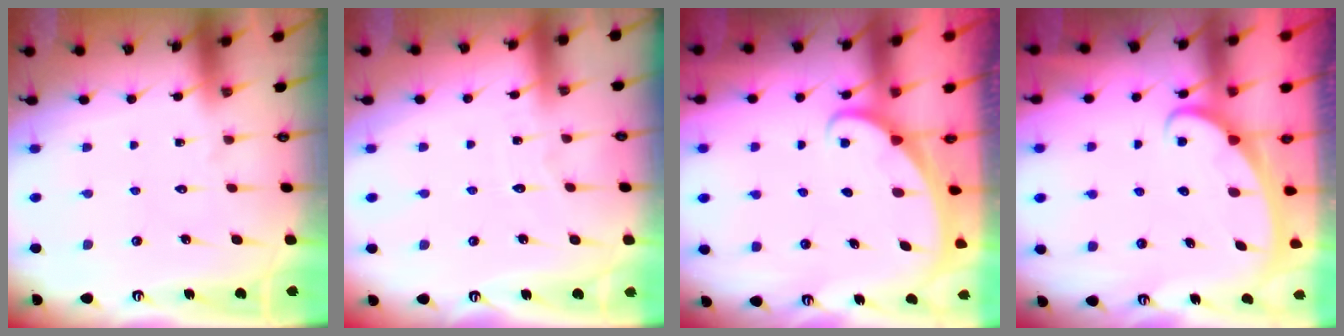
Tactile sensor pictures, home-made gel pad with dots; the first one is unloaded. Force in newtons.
{"total": 2.8, "press": 2.8, "slide": 0.3}
{"total": 1.5, "press": 1.5, "slide": 0.1}
{"total": 2.6, "press": 2.6, "slide": 0.3}